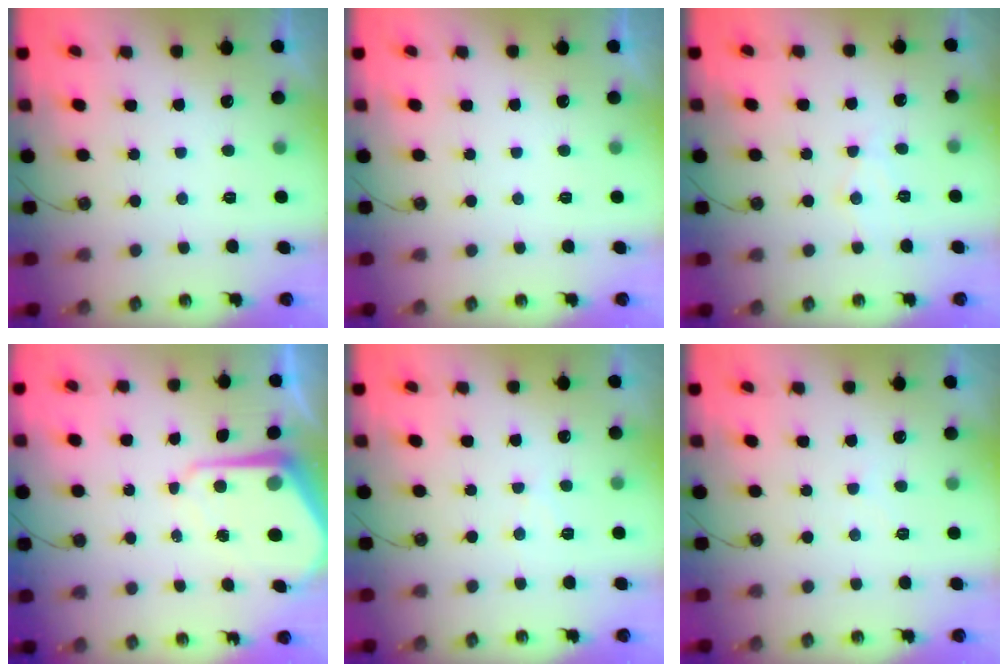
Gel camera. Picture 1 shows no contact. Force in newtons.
{"total": 0.0}
{"total": 7.0, "press": 7.0, "slide": 0.4}
{"total": 9.1, "press": 9.1, "slide": 0.7}
{"total": 6.0, "press": 5.9, "slide": 0.5}
{"total": 4.7, "press": 4.6, "slide": 0.6}